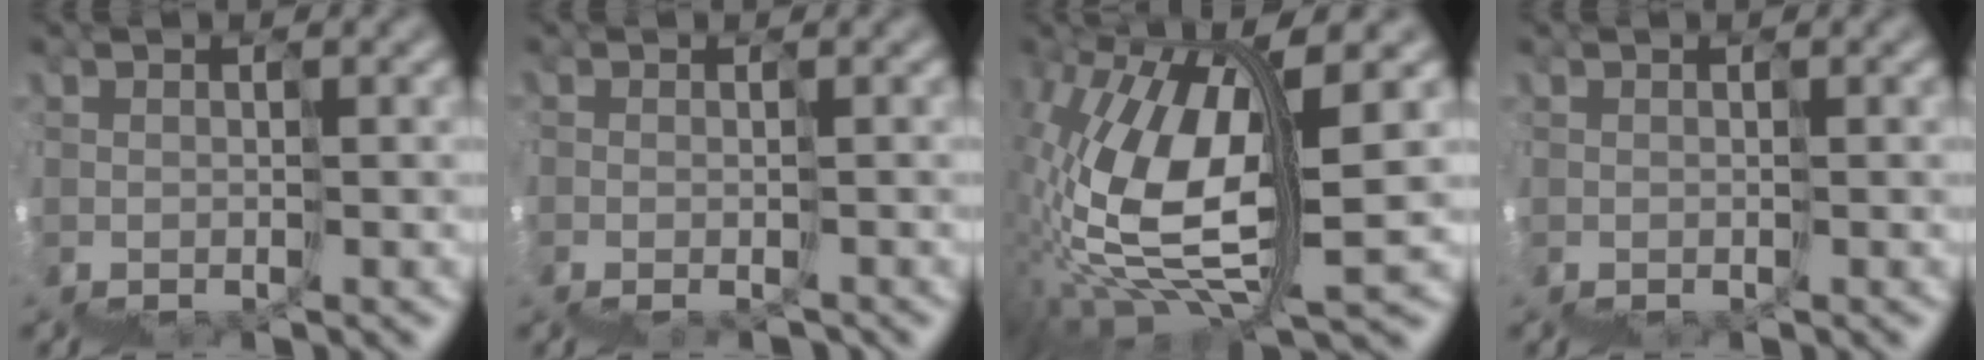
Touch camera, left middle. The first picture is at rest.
{"total": 3.7, "force": [-1.7, 1.4, 3.0], "torque": [-0.037, -0.016, -0.015]}
{"total": 7.7, "force": [2.0, 2.9, 6.8], "torque": [-0.169, 0.010, 0.035]}
{"total": 0.0}